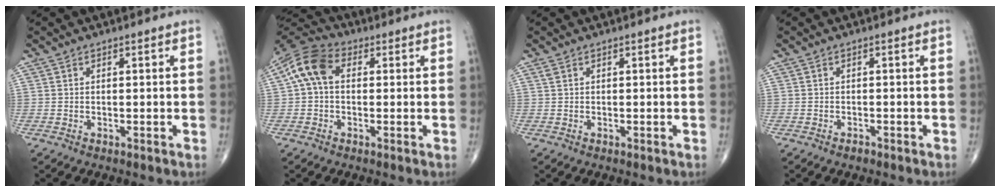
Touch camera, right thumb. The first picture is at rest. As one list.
[{"total": 8.7, "force": [1.1, 5.9, 6.2], "torque": [-0.119, 0.029, 0.010]}, {"total": 0.6, "force": [0.3, 0.2, 0.4], "torque": [-0.014, 0.007, 0.009]}, {"total": 0.8, "force": [-0.6, 0.5, 0.3], "torque": [-0.004, 0.002, -0.012]}]